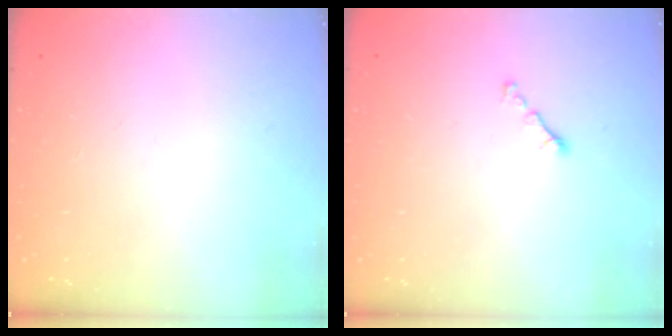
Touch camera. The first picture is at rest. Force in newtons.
{"total": 0.8, "press": 0.7, "slide": 0.4}